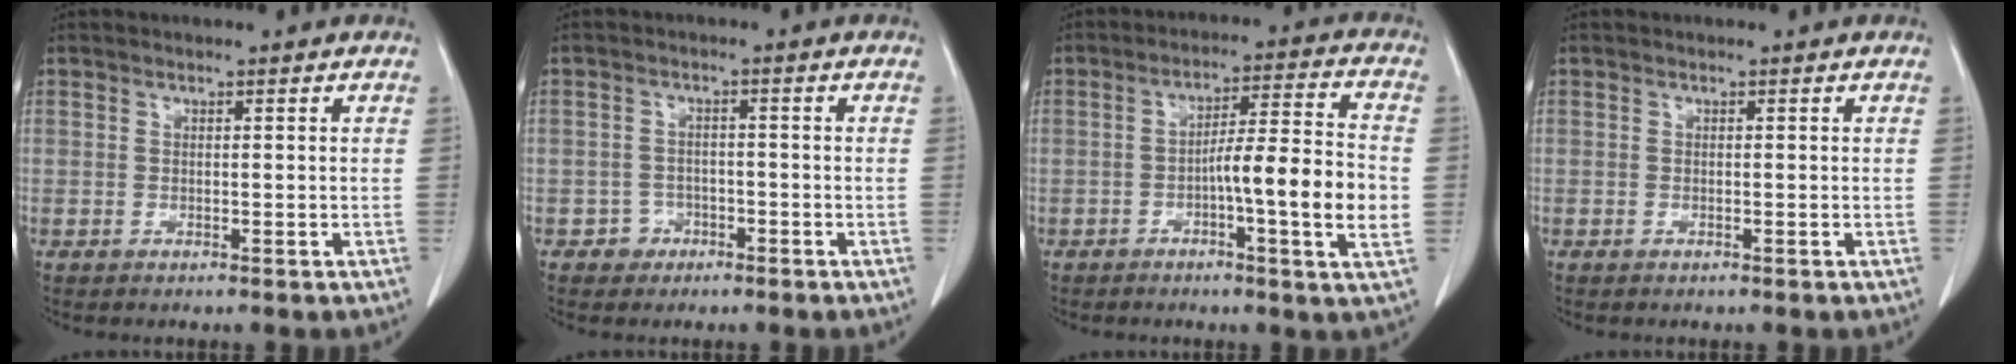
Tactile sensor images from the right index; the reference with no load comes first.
{"total": 2.6, "force": [-1.5, 2.1, 0.1], "torque": [0.005, 0.013, -0.025]}
{"total": 12.0, "force": [-2.4, 0.0, 11.7], "torque": [-0.180, 0.004, -0.044]}
{"total": 0.0}